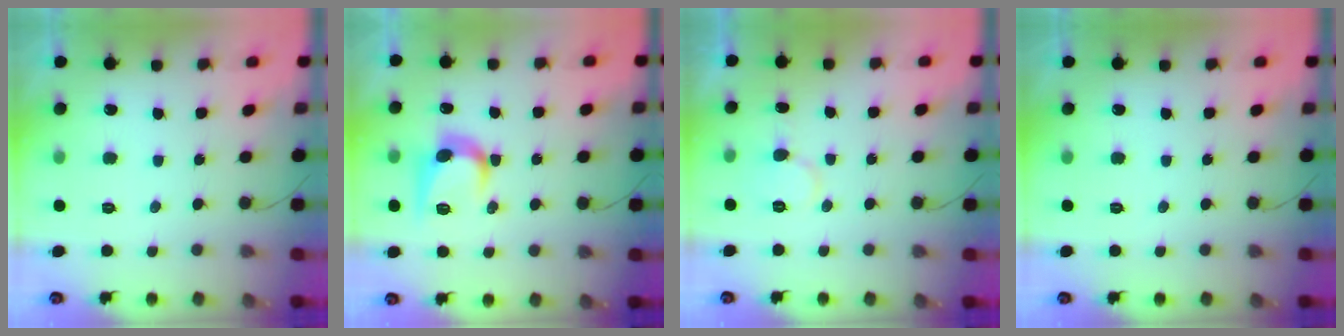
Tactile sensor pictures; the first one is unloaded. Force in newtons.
{"total": 10.7, "press": 10.7, "slide": 0.6}
{"total": 5.9, "press": 5.9, "slide": 0.7}
{"total": 0.0}